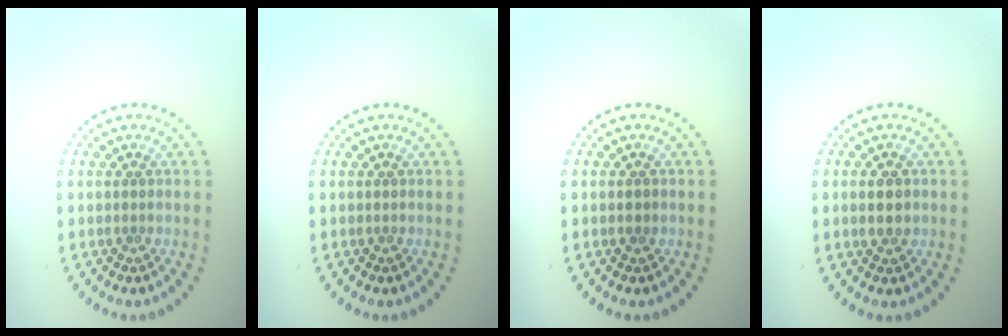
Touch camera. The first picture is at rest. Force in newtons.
{"total": 0.0}
{"total": 0.8, "press": 0.8, "slide": 0.3}
{"total": 1.8, "press": 1.8, "slide": 0.3}